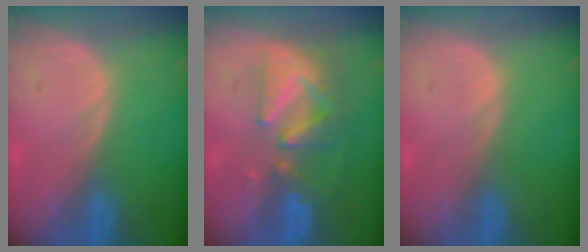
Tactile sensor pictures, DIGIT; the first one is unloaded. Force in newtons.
{"total": 8.6, "press": 8.0, "slide": 3.1}
{"total": 0.0}